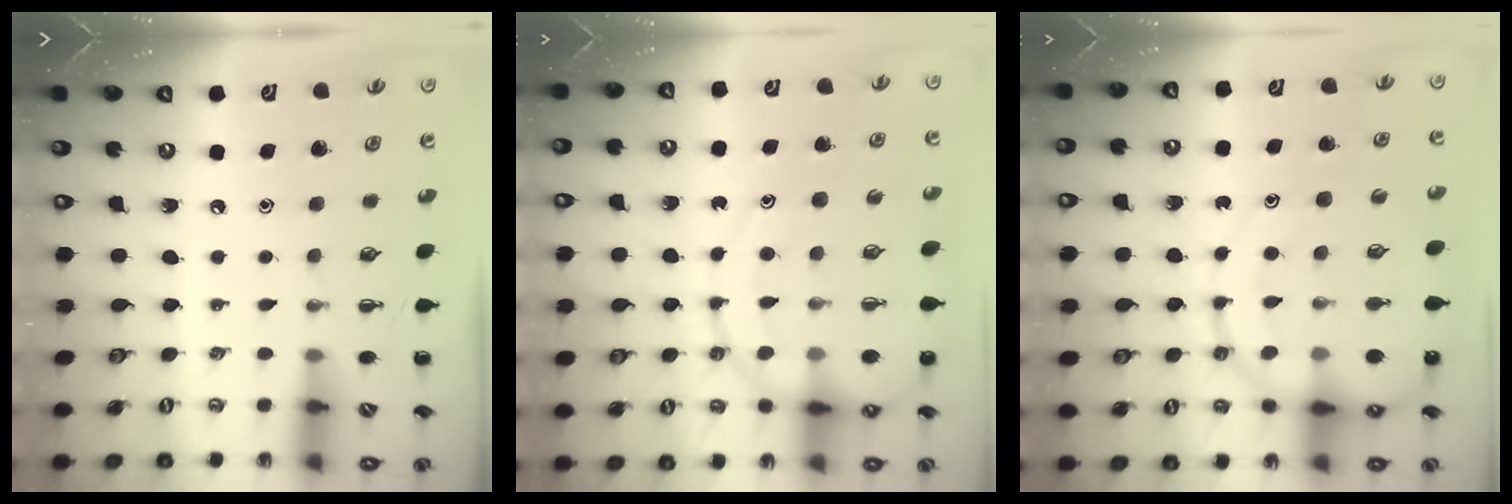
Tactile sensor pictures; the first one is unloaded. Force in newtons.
{"total": 15.0, "press": 14.7, "slide": 2.6}
{"total": 15.8, "press": 15.5, "slide": 3.0}